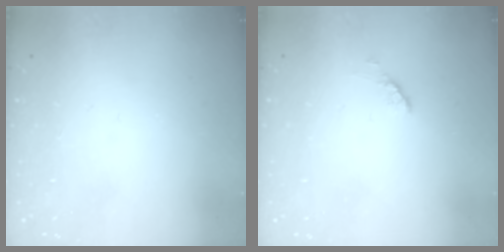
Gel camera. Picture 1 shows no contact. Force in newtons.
{"total": 2.7, "press": 2.7, "slide": 0.5}